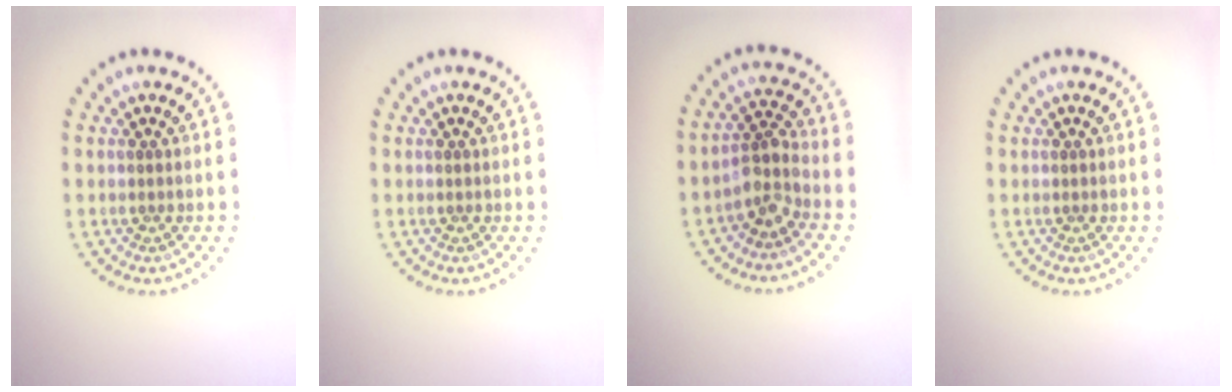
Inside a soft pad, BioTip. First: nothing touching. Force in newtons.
{"total": 0.0}
{"total": 2.8, "press": 2.2, "slide": 1.8}
{"total": 0.0}